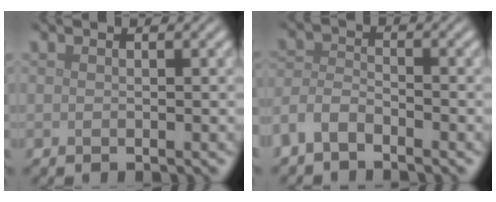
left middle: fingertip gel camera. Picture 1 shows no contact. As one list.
[{"total": 2.8, "force": [-2.1, 1.2, 1.3], "torque": [-0.029, 0.005, -0.053]}]